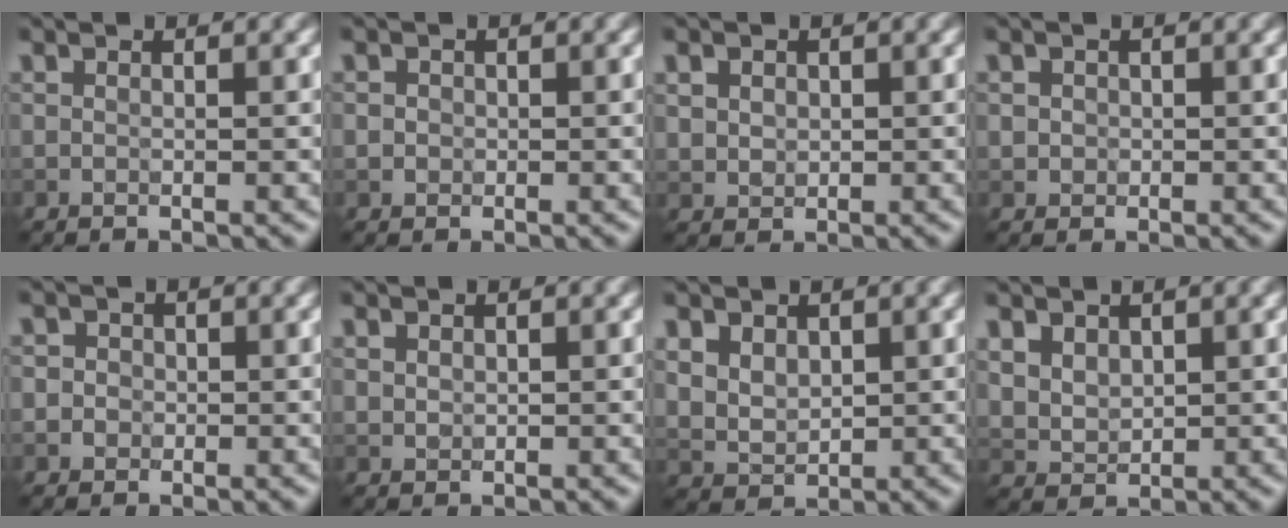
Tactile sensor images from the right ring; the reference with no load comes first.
{"total": 0.9, "force": [0.0, 0.8, 0.2], "torque": [0.002, -0.004, 0.000]}
{"total": 2.5, "force": [1.1, 2.0, 1.1], "torque": [-0.036, 0.003, 0.031]}
{"total": 1.0, "force": [0.1, 1.0, 0.3], "torque": [0.004, -0.004, 0.004]}
{"total": 2.6, "force": [0.6, 2.3, 1.0], "torque": [0.008, 0.012, -0.010]}
{"total": 0.9, "force": [0.5, 0.7, 0.3], "torque": [-0.007, -0.002, 0.013]}
{"total": 3.7, "force": [1.7, 2.7, 1.9], "torque": [-0.053, 0.002, 0.039]}
{"total": 3.2, "force": [1.6, 2.3, 1.5], "torque": [-0.044, -0.002, 0.040]}